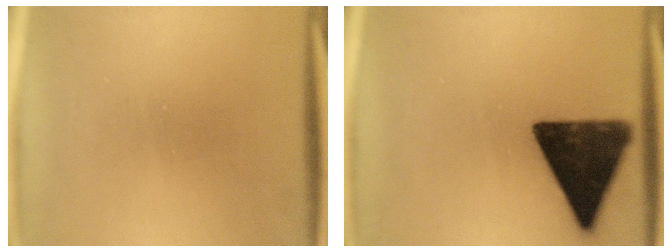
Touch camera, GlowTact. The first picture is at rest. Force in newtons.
{"total": 13.3}